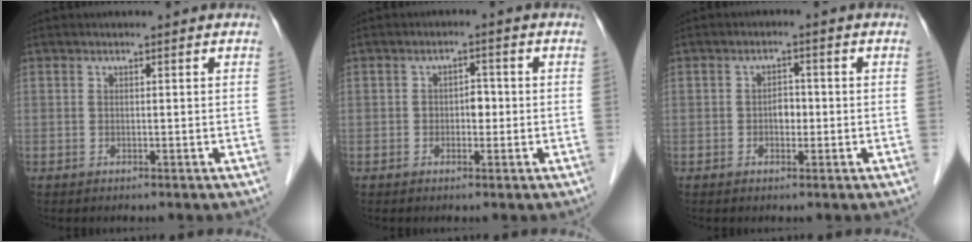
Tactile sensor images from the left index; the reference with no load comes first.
{"total": 2.4, "force": [-0.4, 1.5, 1.8], "torque": [-0.021, 0.008, -0.009]}
{"total": 2.3, "force": [-0.6, 1.4, 1.6], "torque": [-0.021, 0.008, -0.011]}